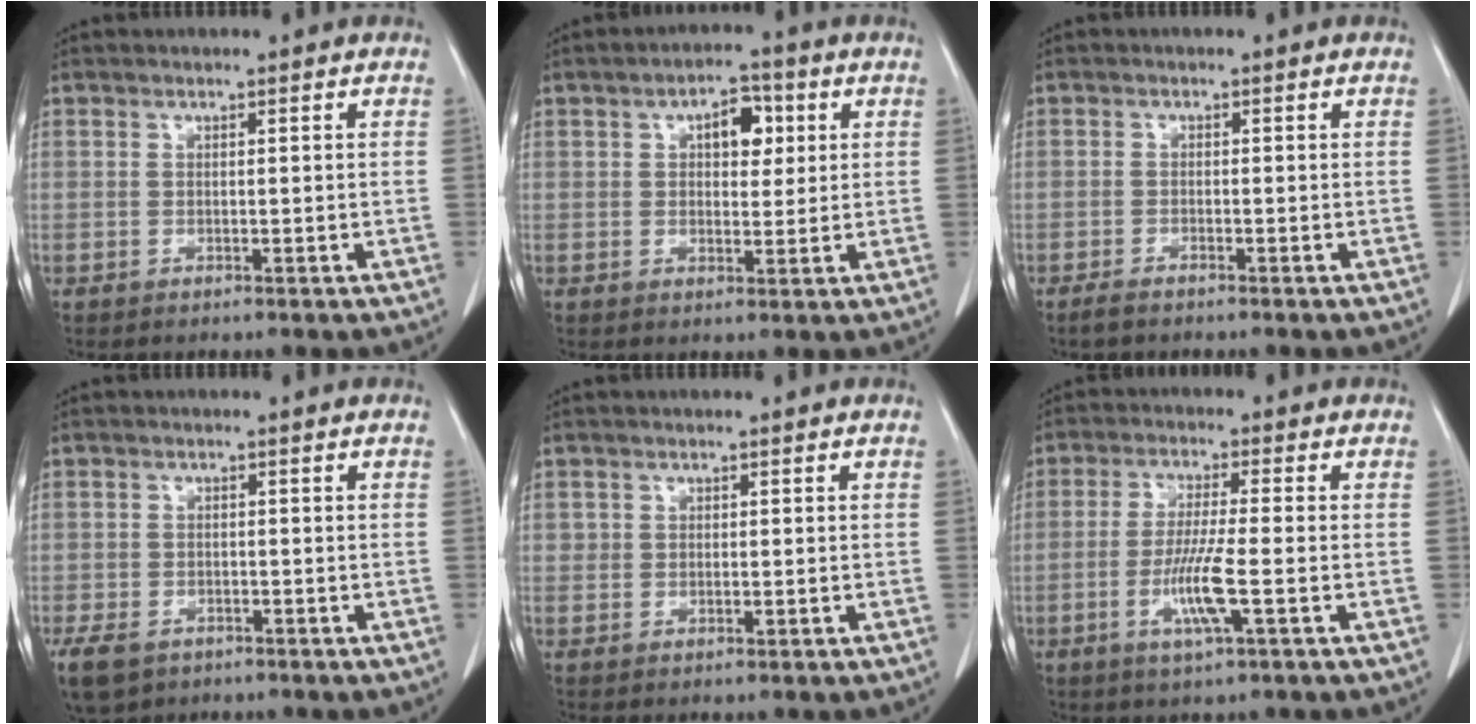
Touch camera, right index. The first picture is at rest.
{"total": 5.6, "force": [1.7, 2.9, 4.4], "torque": [-0.065, 0.015, 0.027]}
{"total": 1.6, "force": [-1.4, 0.2, 0.8], "torque": [-0.018, -0.003, -0.026]}
{"total": 7.1, "force": [-4.4, 4.8, 3.0], "torque": [-0.070, -0.007, -0.066]}
{"total": 1.0, "force": [0.0, 0.9, 0.5], "torque": [-0.005, 0.000, 0.000]}
{"total": 7.2, "force": [-2.3, -0.1, 6.8], "torque": [-0.134, -0.011, -0.044]}